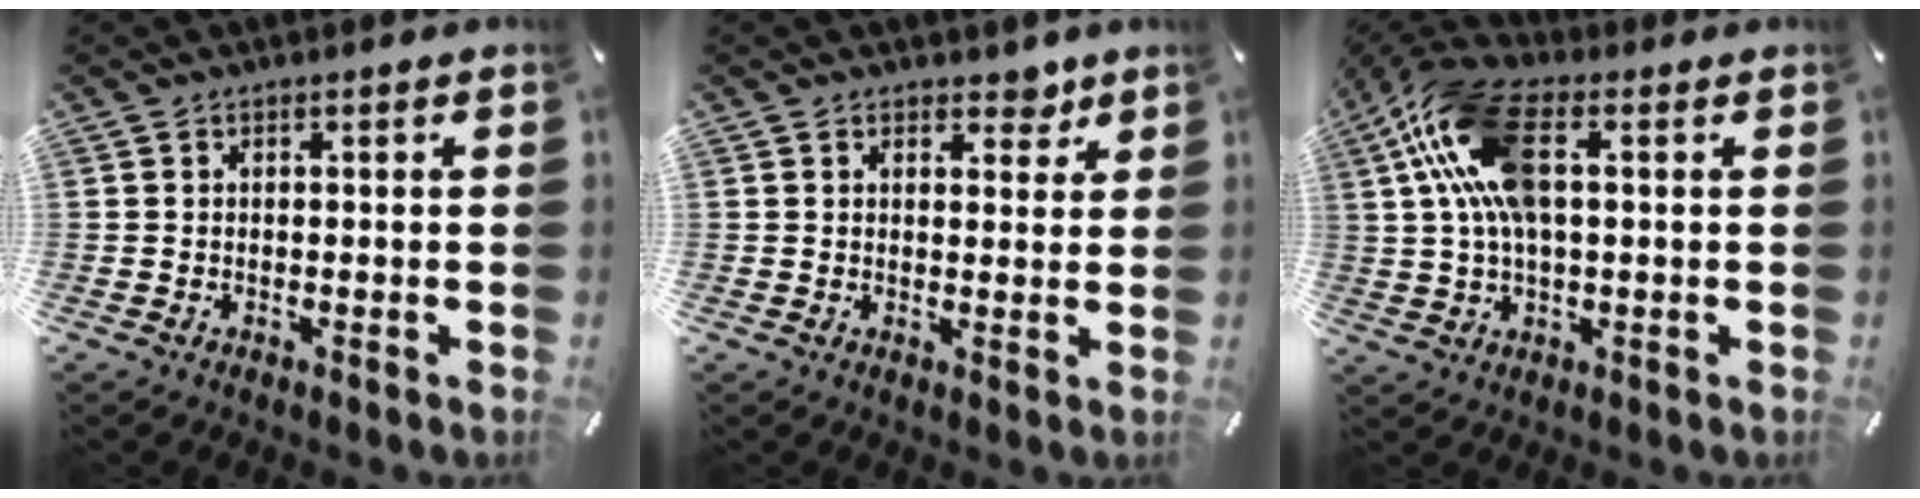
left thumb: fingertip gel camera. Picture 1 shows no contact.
{"total": 3.8, "force": [2.7, 2.3, 1.4], "torque": [-0.003, -0.014, 0.041]}
{"total": 15.2, "force": [3.7, 7.7, 12.5], "torque": [-0.267, 0.004, 0.067]}